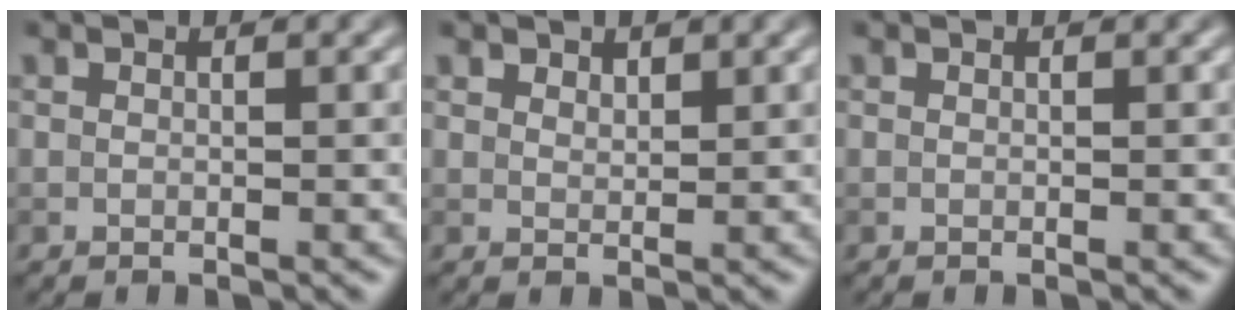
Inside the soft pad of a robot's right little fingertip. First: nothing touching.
{"total": 1.2, "force": [1.0, 0.6, 0.3], "torque": [-0.004, -0.003, 0.017]}
{"total": 0.0}